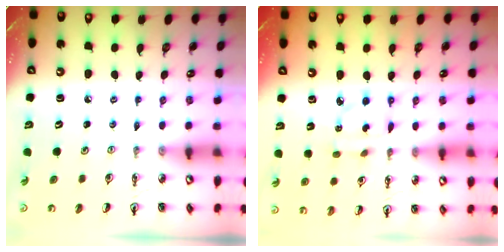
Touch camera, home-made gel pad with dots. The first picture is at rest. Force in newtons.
{"total": 3.6, "press": 3.6, "slide": 0.1}